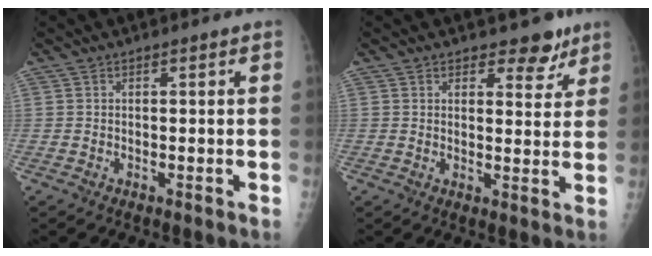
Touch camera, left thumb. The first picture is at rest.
{"total": 5.0, "force": [3.7, 2.8, 1.9], "torque": [0.008, -0.022, 0.049]}